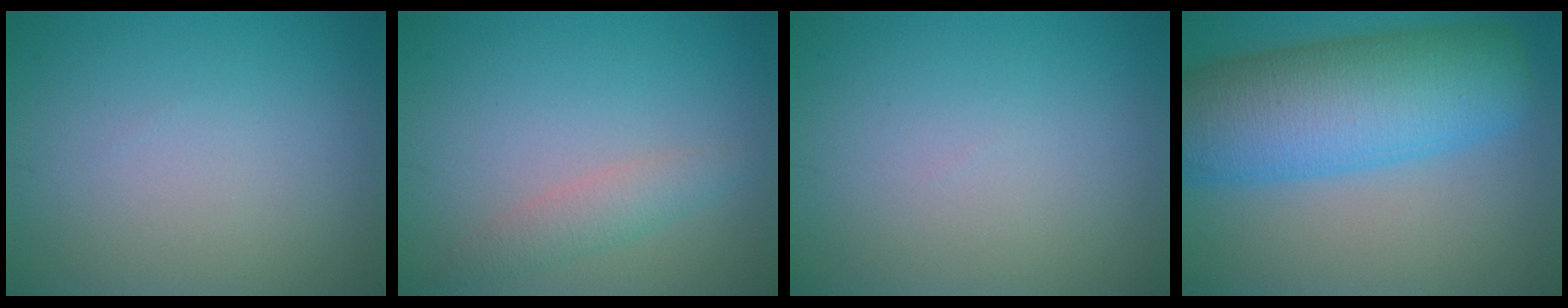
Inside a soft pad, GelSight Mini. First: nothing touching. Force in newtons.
{"total": 2.0, "press": 2.0, "slide": 0.1}
{"total": 0.0}
{"total": 11.9, "press": 11.8, "slide": 0.4}